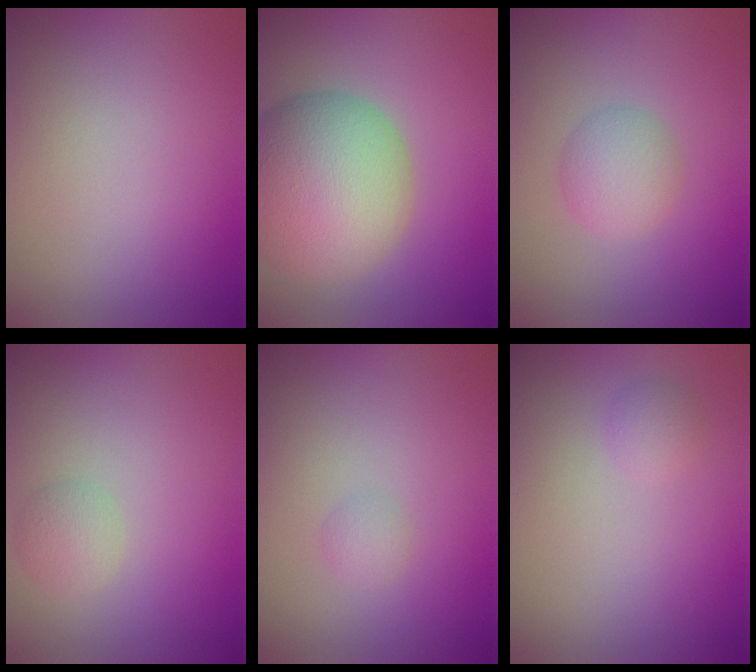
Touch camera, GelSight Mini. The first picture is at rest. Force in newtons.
{"total": 11.4, "press": 11.4, "slide": 0.8}
{"total": 2.6, "press": 2.6, "slide": 0.0}
{"total": 1.9, "press": 1.9, "slide": 0.1}
{"total": 1.0, "press": 1.0, "slide": 0.1}
{"total": 1.1, "press": 1.1, "slide": 0.1}